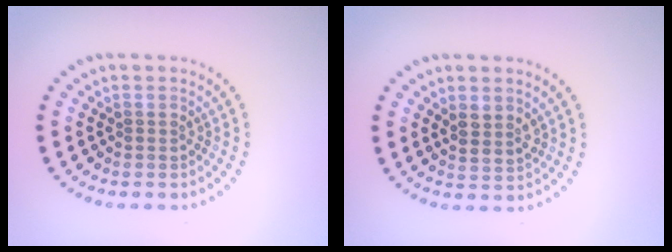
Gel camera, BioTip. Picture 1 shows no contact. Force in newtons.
{"total": 1.7, "press": 1.4, "slide": 0.9}